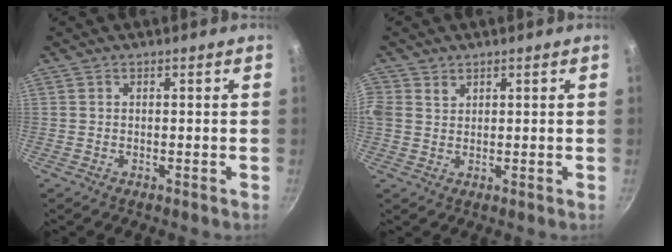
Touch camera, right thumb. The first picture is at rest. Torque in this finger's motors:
{"motor_torque": [-0.73, 1.00, 0.47, 0.52, 0.12]}